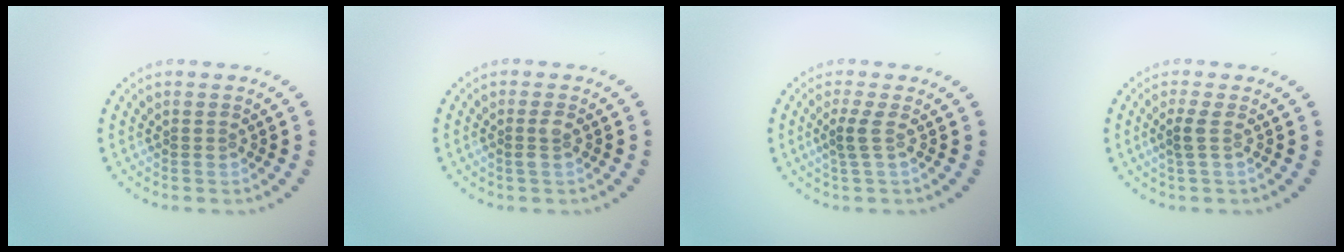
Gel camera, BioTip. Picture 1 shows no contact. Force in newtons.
{"total": 0.9, "press": 0.9, "slide": 0.2}
{"total": 1.5, "press": 1.0, "slide": 1.1}
{"total": 1.3, "press": 1.0, "slide": 0.8}